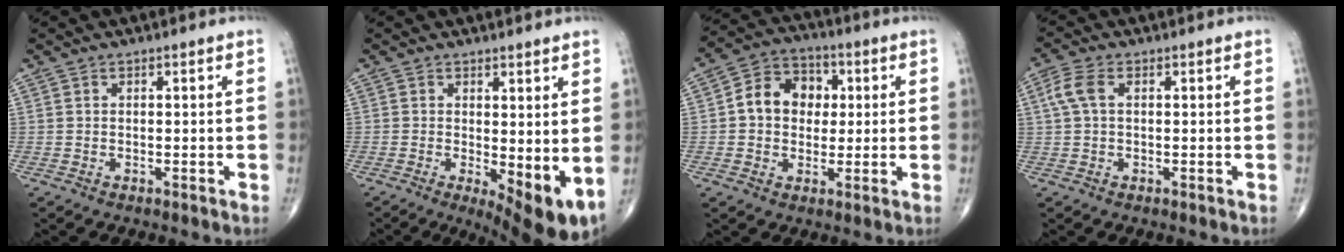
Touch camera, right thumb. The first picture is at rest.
{"total": 8.9, "force": [-0.6, 3.1, 8.4], "torque": [-0.115, -0.022, -0.001]}
{"total": 10.1, "force": [1.1, 8.1, 5.9], "torque": [-0.062, 0.020, 0.007]}
{"total": 4.2, "force": [0.8, 2.3, 3.4], "torque": [-0.093, 0.014, 0.013]}